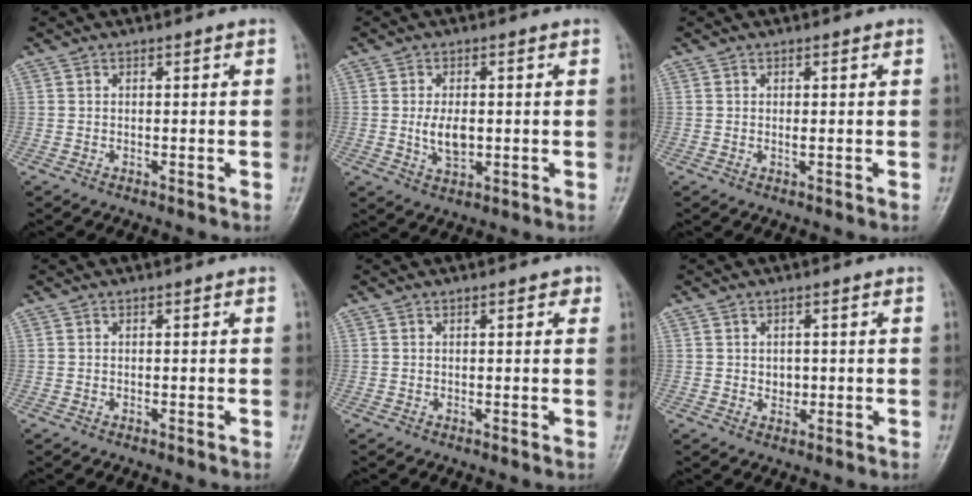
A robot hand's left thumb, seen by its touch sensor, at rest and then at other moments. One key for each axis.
{"total": 5.0, "fx": -0.2, "fy": 2.8, "fz": 4.2, "tx": -0.074, "ty": -0.007, "tz": 0.000}
{"total": 0.8, "fx": 0.2, "fy": 0.2, "fz": 0.8, "tx": -0.014, "ty": -0.002, "tz": 0.003}
{"total": 0.0}
{"total": 1.8, "fx": 0.9, "fy": 0.8, "fz": 1.4, "tx": -0.012, "ty": 0.000, "tz": 0.009}
{"total": 2.2, "fx": 0.1, "fy": 1.8, "fz": 1.3, "tx": -0.008, "ty": 0.001, "tz": 0.005}